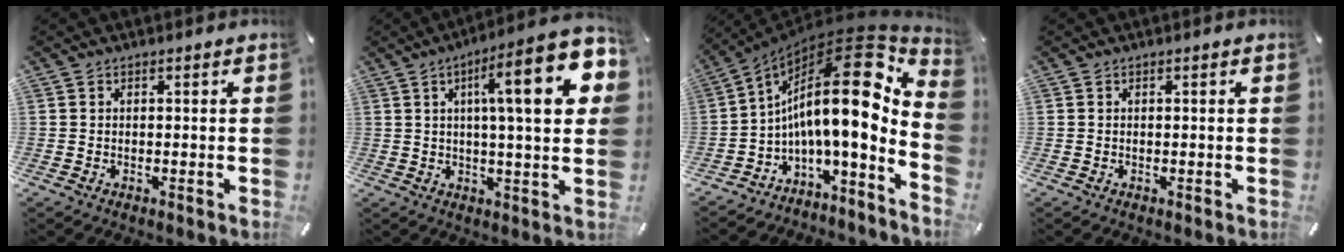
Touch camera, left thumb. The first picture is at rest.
{"total": 19.9, "force": [6.3, 4.1, 18.4], "torque": [-0.273, -0.022, 0.078]}
{"total": 19.3, "force": [5.8, 5.9, 17.4], "torque": [-0.267, -0.074, 0.086]}
{"total": 0.0}